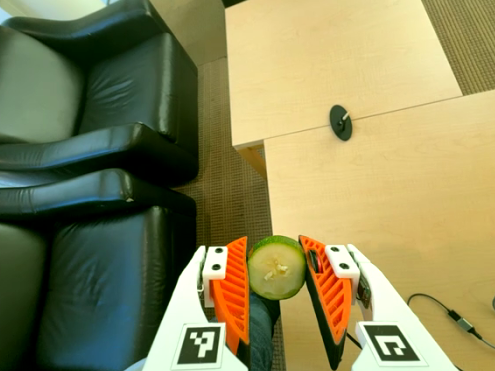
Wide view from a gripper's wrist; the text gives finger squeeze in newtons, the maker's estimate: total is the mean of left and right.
{"total": 11.9, "left": 13.2, "right": 10.6}